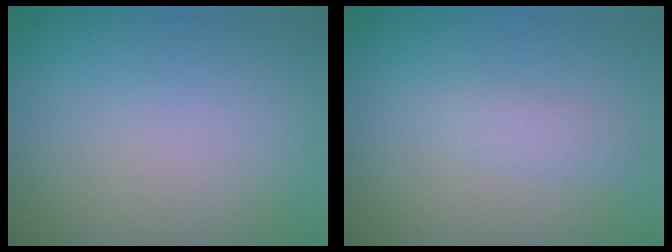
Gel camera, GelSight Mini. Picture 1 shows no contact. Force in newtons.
{"total": 1.4, "press": 1.4, "slide": 0.0}